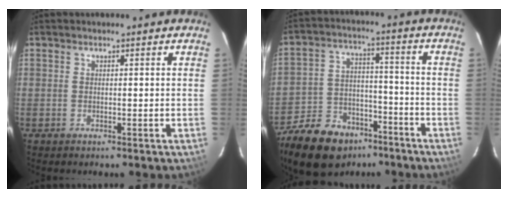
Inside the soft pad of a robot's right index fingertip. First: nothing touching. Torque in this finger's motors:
{"motor_torque": [0.47, -0.65, 0.09, -0.07]}